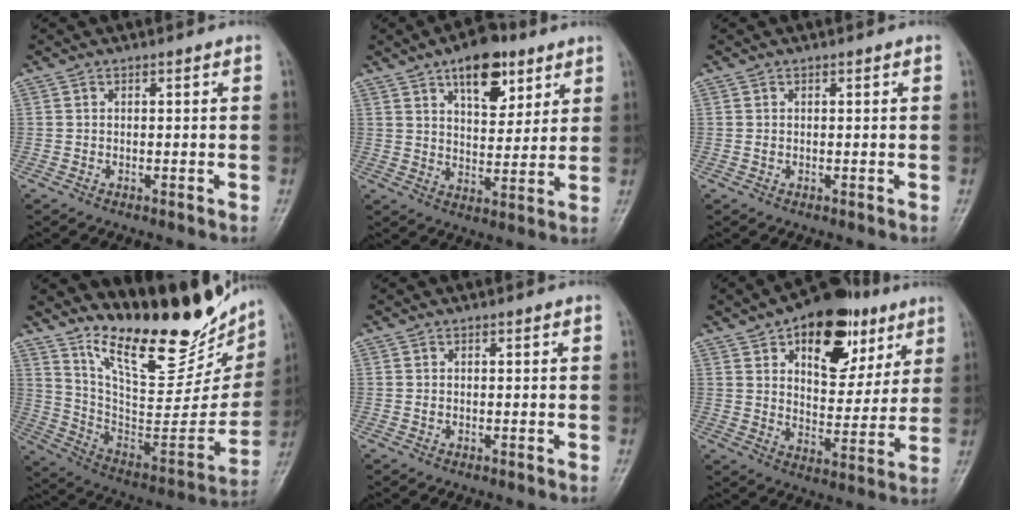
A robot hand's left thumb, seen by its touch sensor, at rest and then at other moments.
{"total": 11.9, "force": [6.8, 6.1, 7.6], "torque": [-0.080, -0.032, 0.104]}
{"total": 0.6, "force": [0.2, 0.5, 0.3], "torque": [-0.004, -0.001, 0.004]}
{"total": 26.6, "force": [20.5, 8.4, 14.7], "torque": [-0.182, -0.123, 0.319]}
{"total": 0.6, "force": [0.2, 0.5, 0.2], "torque": [-0.003, 0.000, 0.003]}
{"total": 20.0, "force": [9.8, 11.1, 13.4], "torque": [-0.135, -0.028, 0.148]}